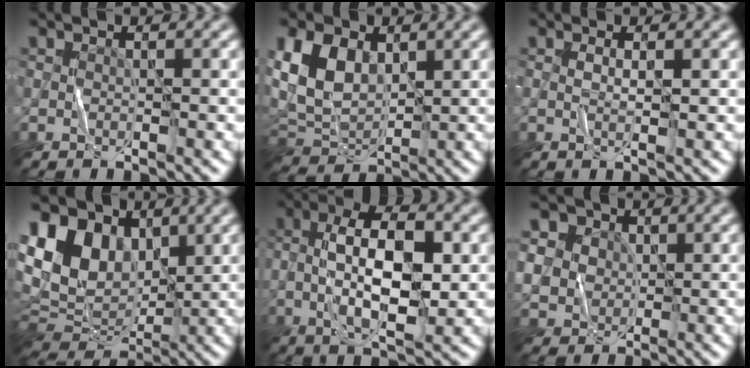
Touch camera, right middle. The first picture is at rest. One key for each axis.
{"total": 6.8, "fx": 1.6, "fy": 4.7, "fz": 4.7, "tx": -0.111, "ty": -0.001, "tz": 0.025}
{"total": 1.1, "fx": 0.1, "fy": 0.0, "fz": 1.1, "tx": -0.025, "ty": 0.000, "tz": 0.000}
{"total": 13.0, "fx": 4.0, "fy": 9.1, "fz": 8.4, "tx": -0.178, "ty": 0.033, "tz": 0.061}
{"total": 8.7, "fx": -0.6, "fy": 3.6, "fz": 7.9, "tx": -0.142, "ty": 0.010, "tz": -0.016}
{"total": 9.5, "fx": 3.8, "fy": 7.6, "fz": 4.1, "tx": -0.117, "ty": 0.027, "tz": 0.054}